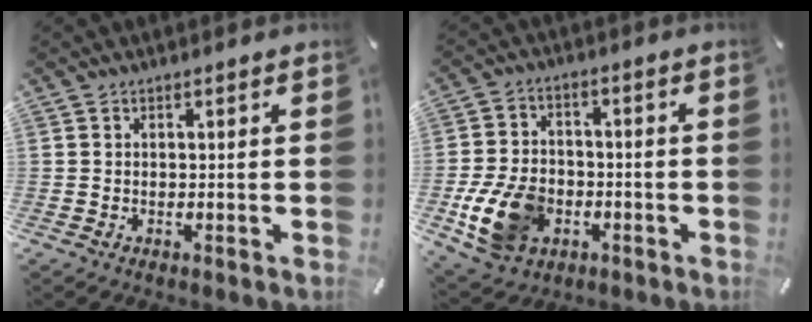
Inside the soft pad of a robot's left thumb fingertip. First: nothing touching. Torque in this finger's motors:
{"motor_torque": [1.27, 2.26, 1.12, 0.49, 0.18]}